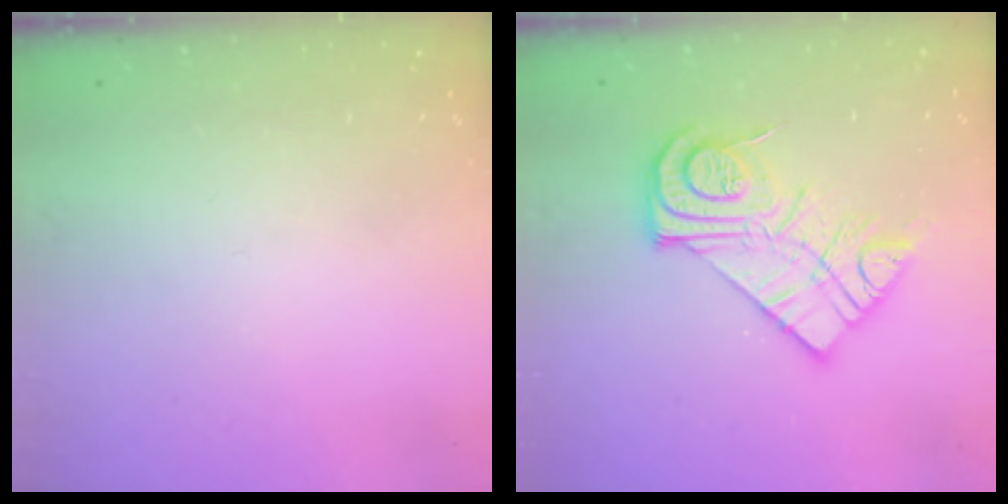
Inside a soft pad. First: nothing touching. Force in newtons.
{"total": 16.3, "press": 16.2, "slide": 1.1}